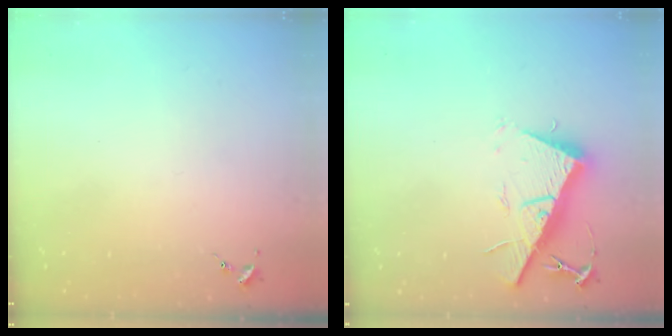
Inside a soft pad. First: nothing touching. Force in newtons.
{"total": 14.6, "press": 14.6, "slide": 0.4}